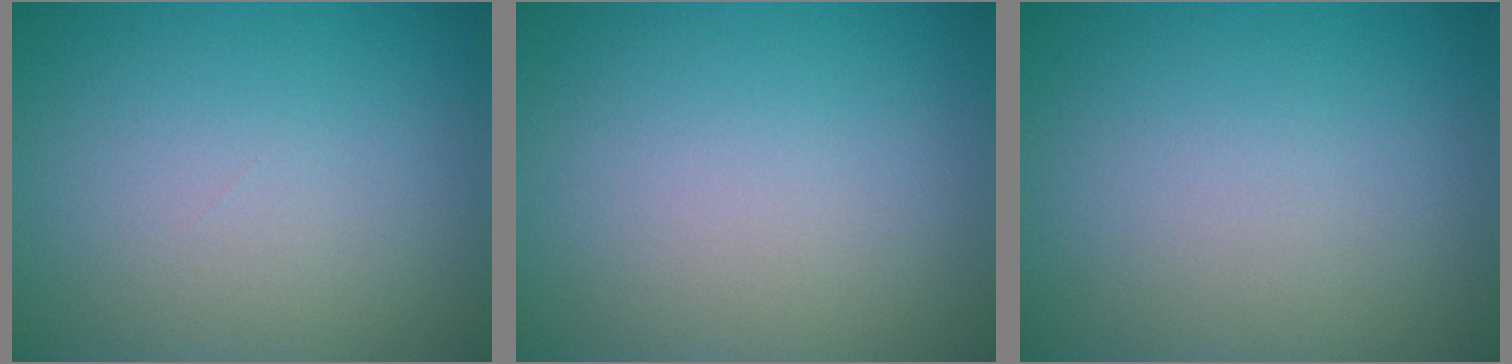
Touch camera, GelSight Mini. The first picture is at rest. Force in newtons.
{"total": 0.0}
{"total": 0.0}